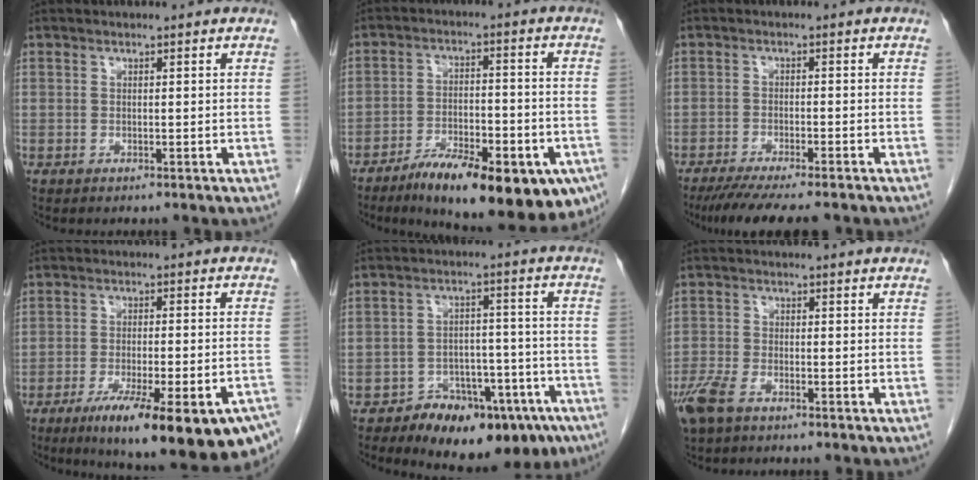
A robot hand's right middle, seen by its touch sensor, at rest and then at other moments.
{"total": 19.3, "force": [-12.6, 5.7, 13.4], "torque": [-0.147, 0.005, -0.186]}
{"total": 10.8, "force": [-9.0, 0.7, 5.8], "torque": [-0.078, -0.024, -0.135]}
{"total": 21.7, "force": [-15.2, 3.6, 15.1], "torque": [-0.159, -0.017, -0.208]}
{"total": 16.0, "force": [-11.2, 7.1, 8.9], "torque": [-0.080, 0.041, -0.156]}
{"total": 5.0, "force": [-3.4, 1.8, 3.1], "torque": [-0.074, -0.006, -0.068]}